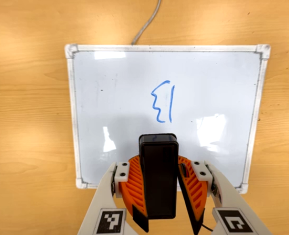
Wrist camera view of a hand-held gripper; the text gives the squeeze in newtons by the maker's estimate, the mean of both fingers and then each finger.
{"total": 9.4, "left": 9.4, "right": 9.5}